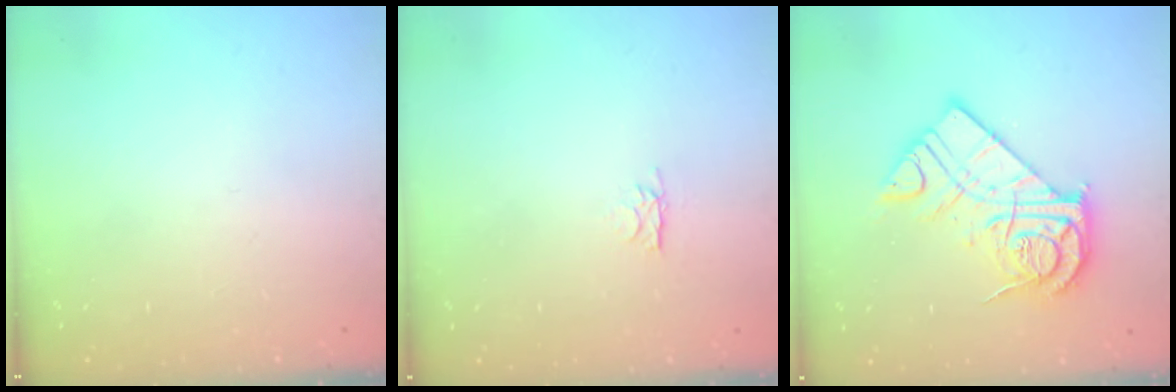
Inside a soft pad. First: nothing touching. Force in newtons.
{"total": 2.8, "press": 2.7, "slide": 0.4}
{"total": 15.8, "press": 15.7, "slide": 1.3}